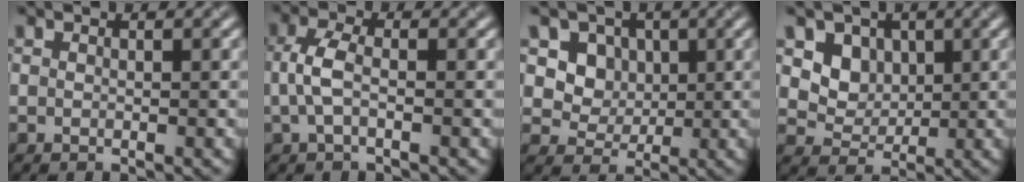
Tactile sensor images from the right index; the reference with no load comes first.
{"total": 2.7, "force": [-0.3, 1.1, 2.5], "torque": [-0.059, 0.005, -0.012]}
{"total": 6.4, "force": [2.4, 5.3, 2.6], "torque": [-0.050, -0.003, 0.043]}
{"total": 4.0, "force": [1.5, 3.4, 1.6], "torque": [-0.040, -0.021, 0.045]}